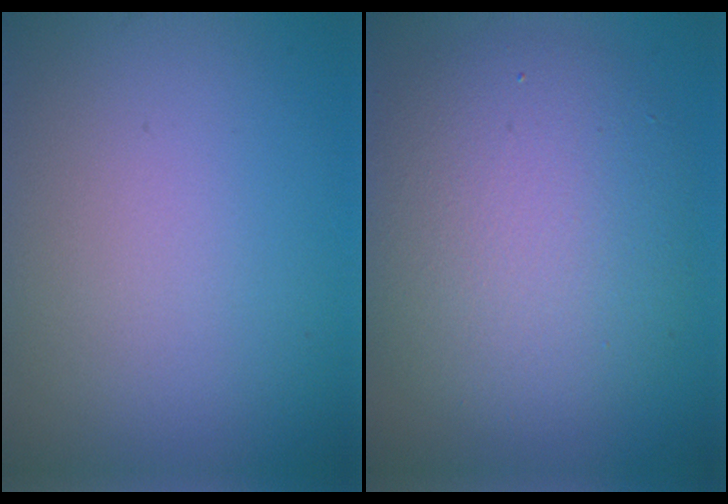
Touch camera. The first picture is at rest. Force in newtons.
{"total": 7.5, "press": 7.5, "slide": 0.3}